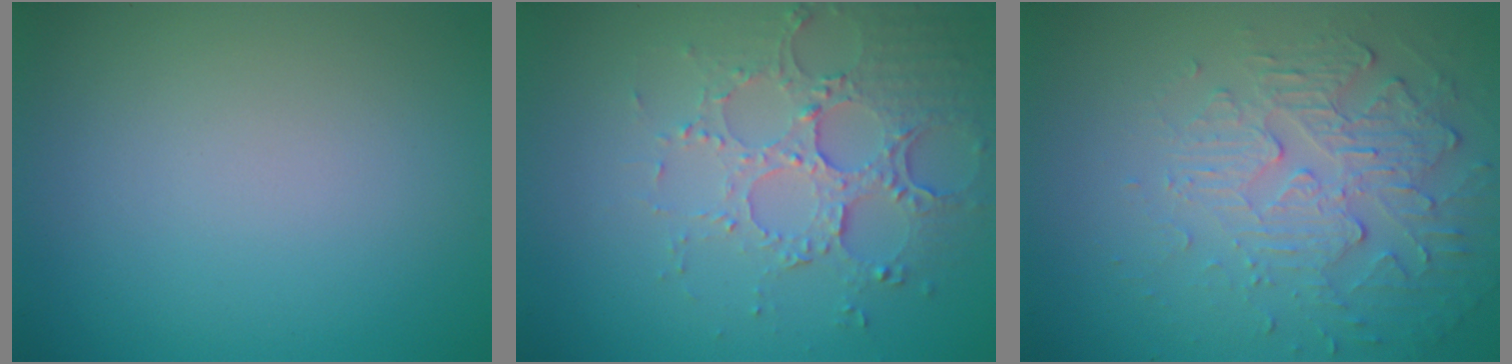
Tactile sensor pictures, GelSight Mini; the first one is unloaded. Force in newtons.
{"total": 5.1, "press": 3.7, "slide": 3.6}
{"total": 4.9, "press": 3.3, "slide": 3.6}